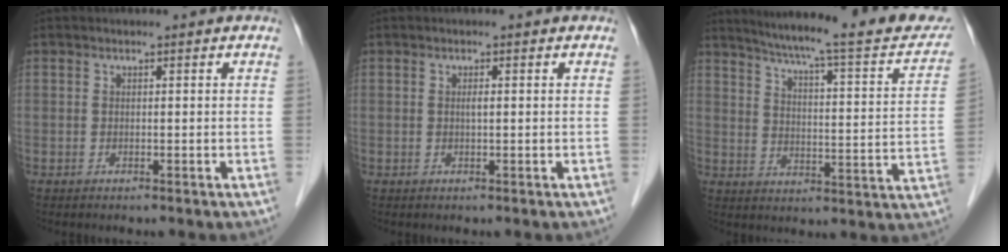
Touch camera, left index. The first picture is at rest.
{"total": 0.7, "force": [-0.2, 0.0, 0.6], "torque": [-0.013, -0.005, -0.005]}
{"total": 22.7, "force": [19.5, 2.0, 11.4], "torque": [-0.164, -0.031, 0.247]}